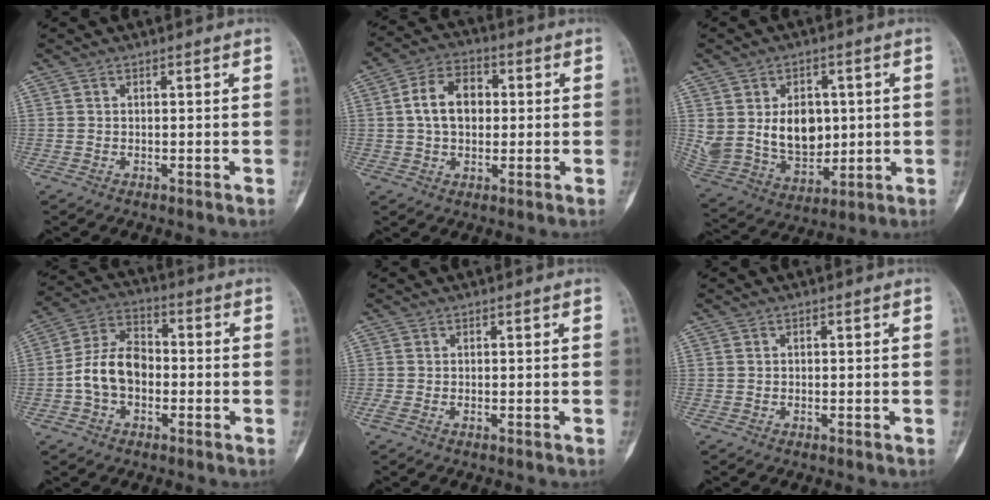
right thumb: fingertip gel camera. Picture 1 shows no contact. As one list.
[{"total": 9.5, "force": [0.8, 6.6, 6.7], "torque": [-0.099, 0.017, 0.009]}, {"total": 14.7, "force": [2.1, 10.6, 9.9], "torque": [-0.137, -0.015, 0.058]}, {"total": 10.4, "force": [-1.9, 7.3, 7.2], "torque": [-0.124, 0.035, -0.045]}, {"total": 0.0}, {"total": 0.0}]